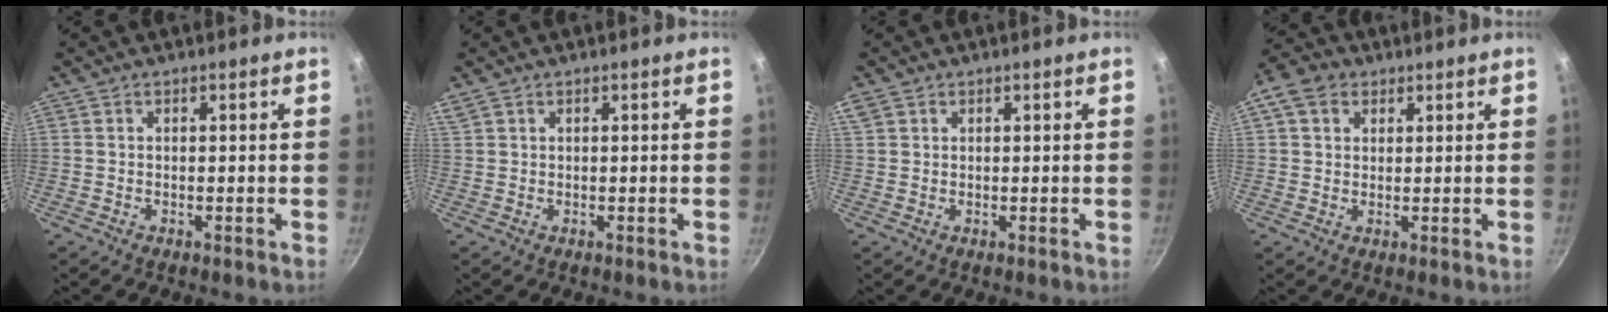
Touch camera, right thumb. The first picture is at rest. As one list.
[{"total": 1.7, "force": [1.1, 0.7, 1.1], "torque": [-0.022, 0.005, 0.025]}, {"total": 3.1, "force": [1.6, 2.2, 1.6], "torque": [-0.032, 0.008, 0.035]}, {"total": 5.3, "force": [2.0, 4.3, 2.5], "torque": [-0.031, 0.005, 0.023]}]